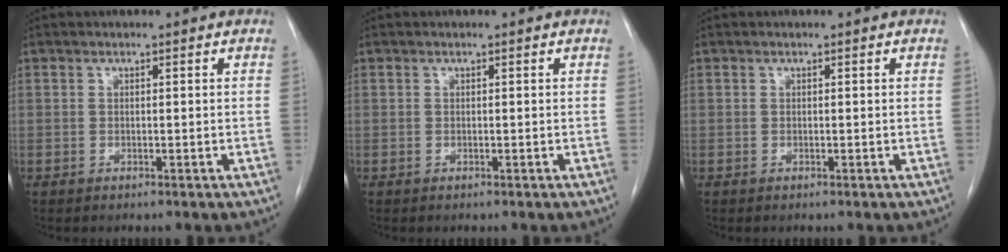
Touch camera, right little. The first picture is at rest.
{"total": 0.0}
{"total": 0.0}